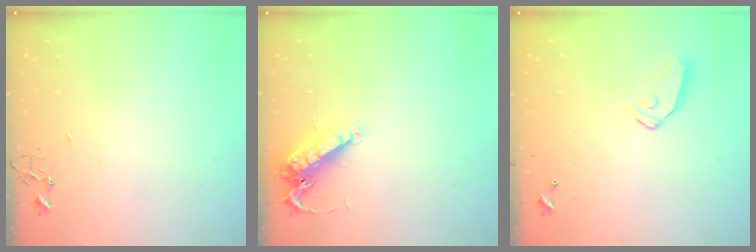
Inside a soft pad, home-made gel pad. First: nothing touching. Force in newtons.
{"total": 13.8, "press": 13.8, "slide": 1.2}
{"total": 9.2, "press": 9.2, "slide": 1.0}